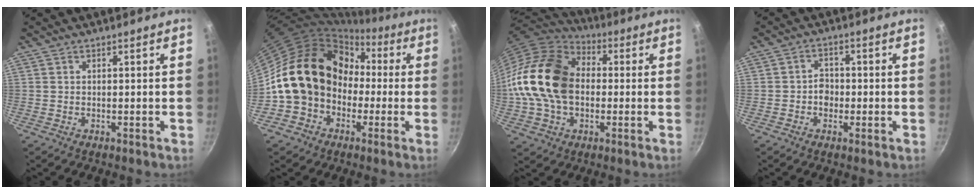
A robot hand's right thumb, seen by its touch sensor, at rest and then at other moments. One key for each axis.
{"total": 17.7, "fx": -1.1, "fy": 14.5, "fz": 10.0, "tx": -0.129, "ty": 0.066, "tz": -0.021}
{"total": 20.2, "fx": 0.2, "fy": 14.6, "fz": 14.0, "tx": -0.246, "ty": 0.035, "tz": -0.007}
{"total": 1.8, "fx": -0.6, "fy": 1.4, "fz": 1.0, "tx": -0.013, "ty": 0.008, "tz": -0.014}